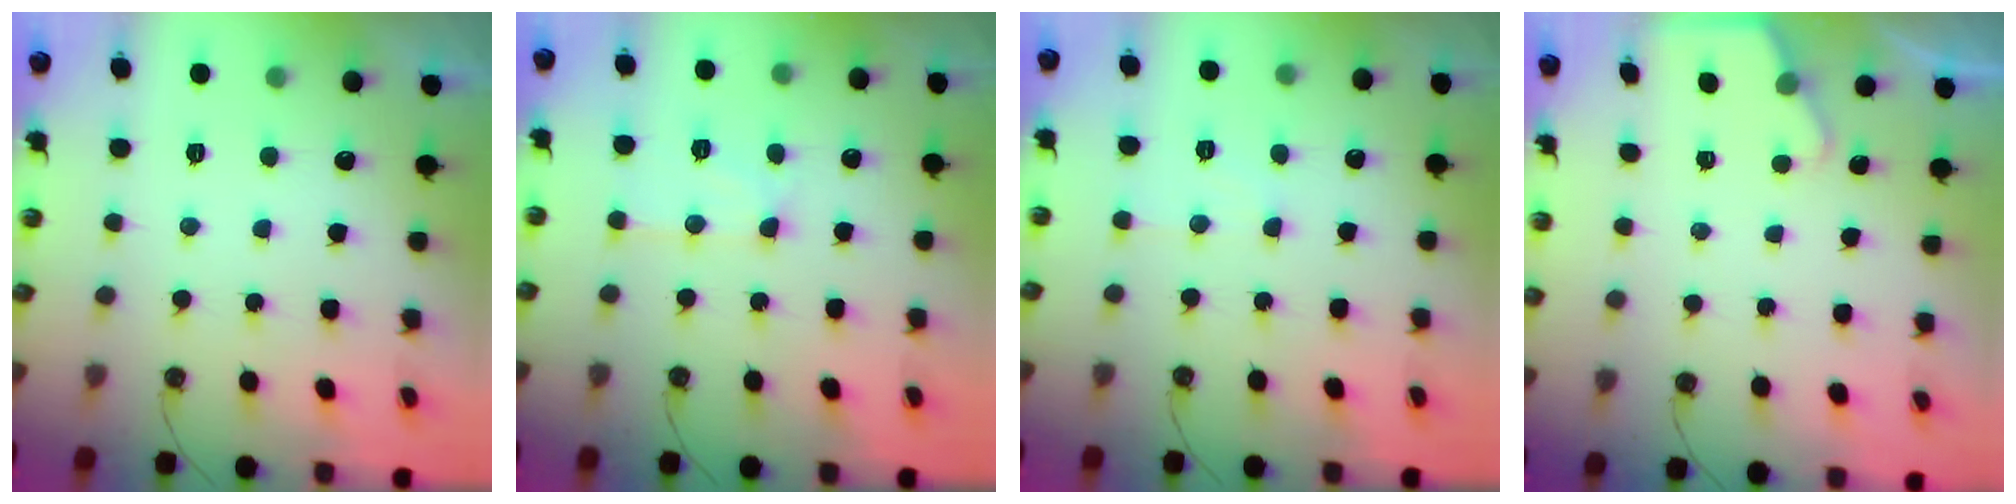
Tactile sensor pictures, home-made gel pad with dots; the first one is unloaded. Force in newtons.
{"total": 9.5, "press": 9.5, "slide": 0.9}
{"total": 5.8, "press": 5.8, "slide": 0.5}
{"total": 2.1, "press": 2.0, "slide": 0.4}